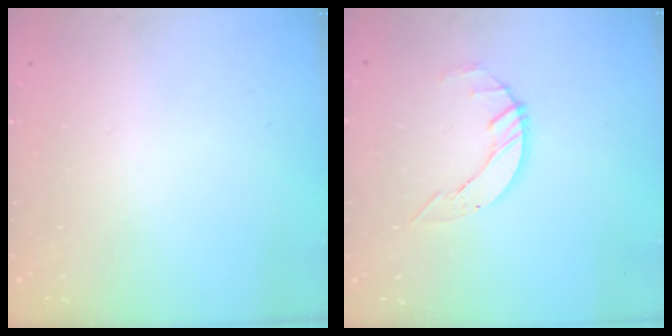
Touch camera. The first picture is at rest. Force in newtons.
{"total": 3.4, "press": 3.4, "slide": 0.4}